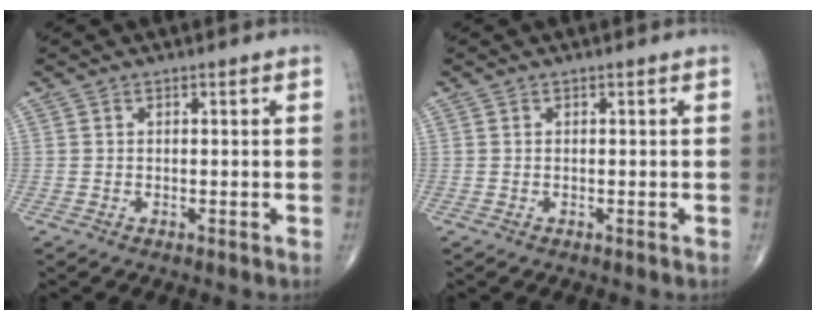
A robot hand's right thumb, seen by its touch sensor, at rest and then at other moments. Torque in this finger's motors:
{"motor_torque": [0.15, 0.45, 0.10, 0.13, -0.06]}